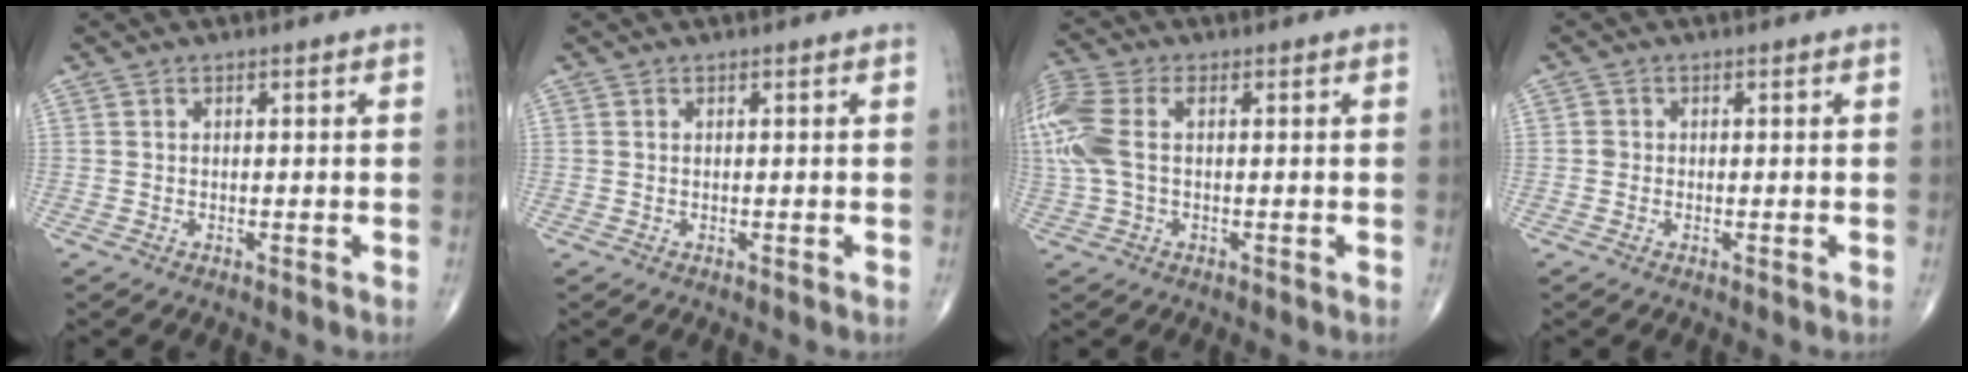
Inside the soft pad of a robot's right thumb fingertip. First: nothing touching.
{"total": 0.0}
{"total": 11.3, "force": [1.6, 6.6, 9.0], "torque": [-0.258, 0.021, 0.032]}
{"total": 0.9, "force": [-0.1, 0.9, 0.3], "torque": [0.000, 0.002, -0.003]}